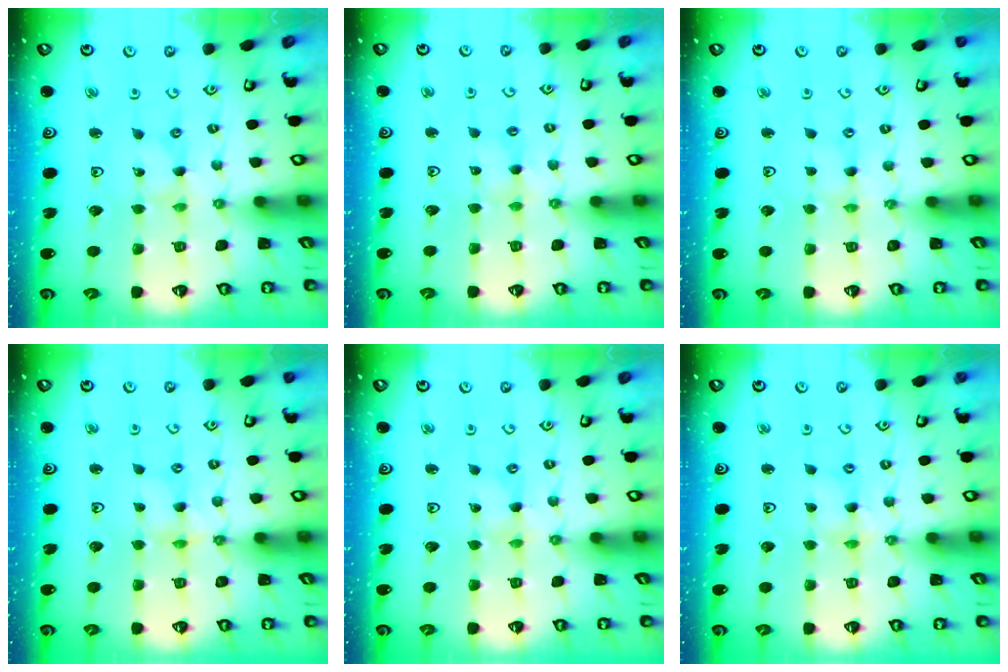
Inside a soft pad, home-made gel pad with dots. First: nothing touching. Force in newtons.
{"total": 2.2, "press": 2.1, "slide": 0.4}
{"total": 0.6, "press": 0.6, "slide": 0.1}
{"total": 3.3, "press": 3.3, "slide": 0.3}
{"total": 0.0}
{"total": 2.8, "press": 2.8, "slide": 0.3}